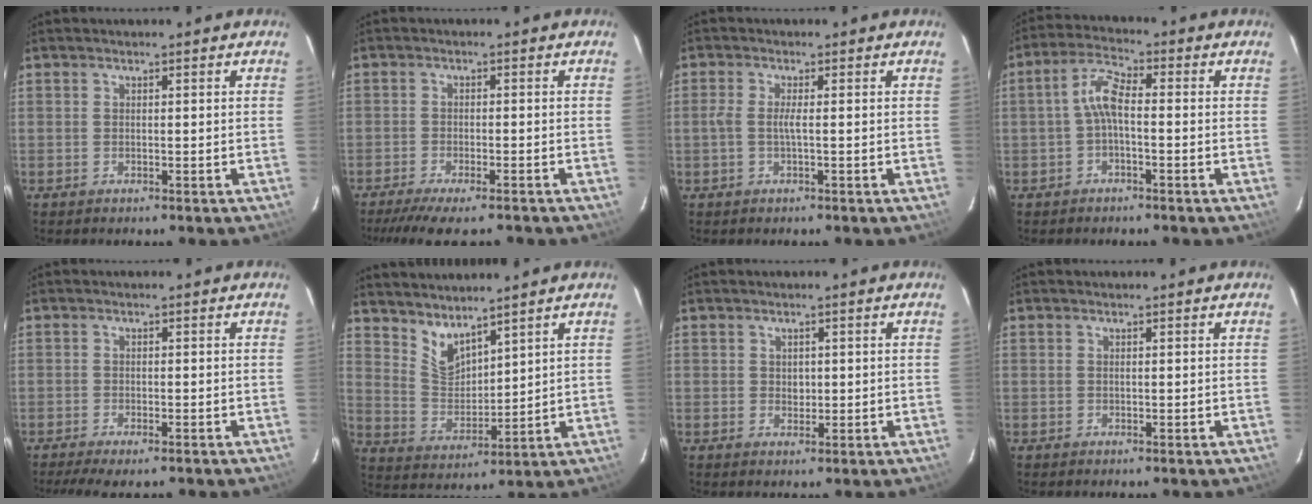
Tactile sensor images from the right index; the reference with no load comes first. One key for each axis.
{"total": 9.2, "fx": -7.7, "fy": 1.6, "fz": 4.7, "tx": -0.109, "ty": -0.022, "tz": -0.127}
{"total": 2.1, "fx": -0.4, "fy": -0.1, "fz": 2.1, "tx": -0.044, "ty": 0.000, "tz": -0.011}
{"total": 5.0, "fx": -1.0, "fy": 1.8, "fz": 4.6, "tx": -0.102, "ty": 0.019, "tz": -0.024}
{"total": 5.9, "fx": -4.6, "fy": 1.4, "fz": 3.4, "tx": -0.080, "ty": -0.019, "tz": -0.076}
{"total": 7.1, "fx": 6.0, "fy": 2.4, "fz": 3.0, "tx": -0.055, "ty": -0.006, "tz": 0.125}
{"total": 1.5, "fx": 0.2, "fy": 1.4, "fz": 0.5, "tx": -0.005, "ty": 0.002, "tz": 0.005}
{"total": 0.0}